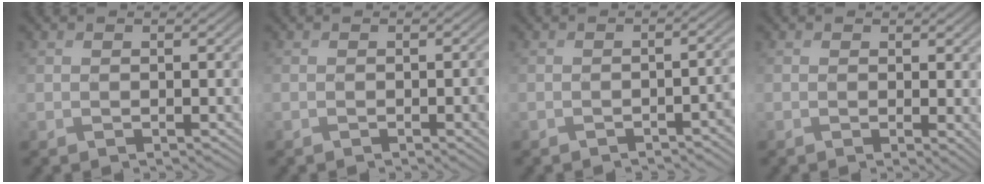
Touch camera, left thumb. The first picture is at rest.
{"total": 2.0, "force": [-0.4, 0.4, 1.9], "torque": [-0.024, 0.001, -0.005]}
{"total": 2.5, "force": [-1.3, 0.5, 2.1], "torque": [-0.023, 0.006, -0.025]}
{"total": 1.6, "force": [0.7, 0.5, 1.3], "torque": [-0.019, -0.006, 0.011]}